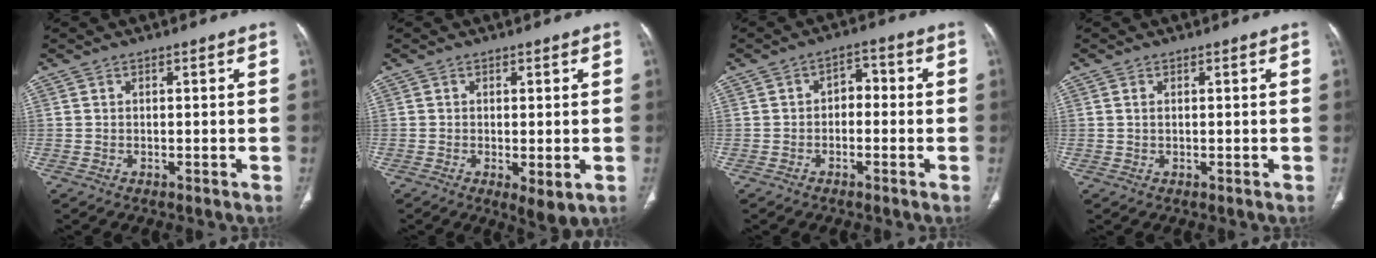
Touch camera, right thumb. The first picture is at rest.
{"total": 4.1, "force": [-1.0, 1.4, 3.7], "torque": [-0.063, -0.015, -0.013]}
{"total": 3.8, "force": [-0.6, 2.7, 2.6], "torque": [-0.024, 0.023, -0.021]}
{"total": 0.7, "force": [0.2, 0.3, 0.5], "torque": [-0.015, 0.004, 0.006]}